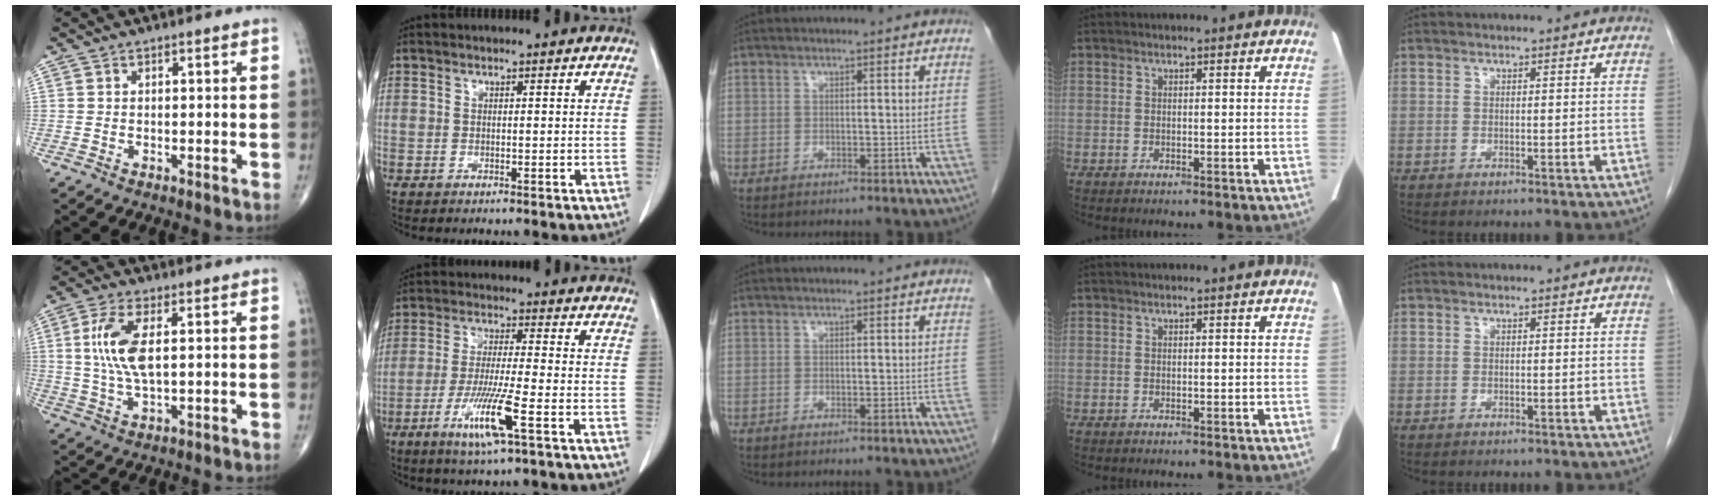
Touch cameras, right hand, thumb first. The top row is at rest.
{"thumb": {"total": 9.3, "force": [1.6, 3.5, 8.4], "torque": [-0.192, -0.003, 0.035]}, "index": {"total": 9.2, "force": [-4.1, -0.2, 8.3], "torque": [-0.164, -0.019, -0.078]}}